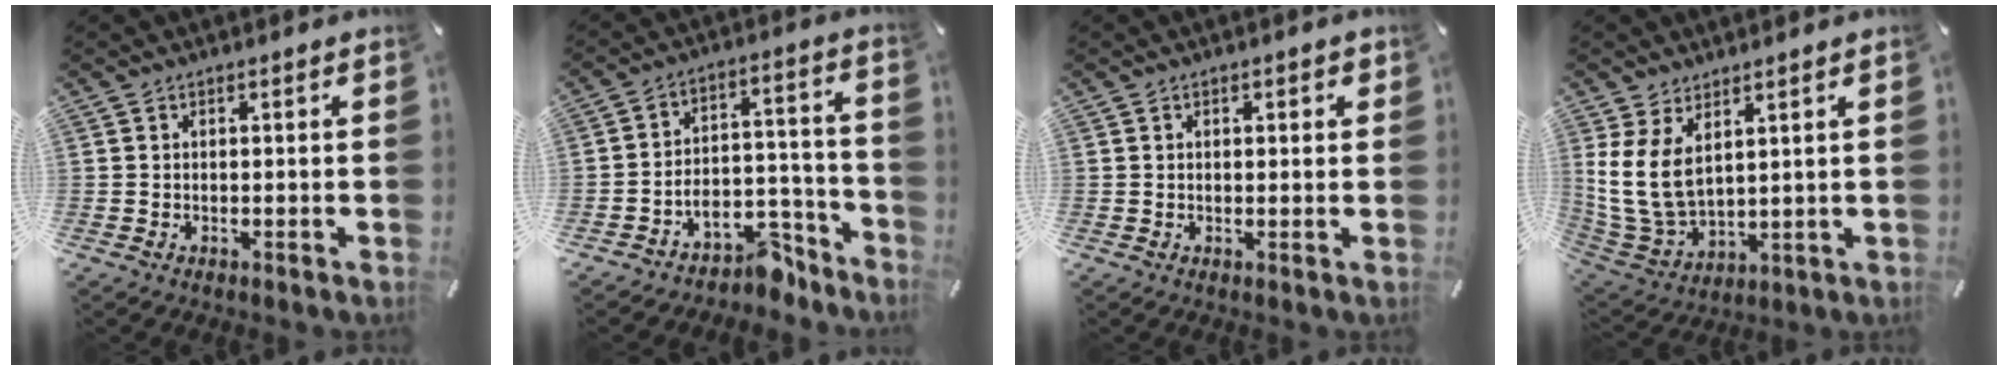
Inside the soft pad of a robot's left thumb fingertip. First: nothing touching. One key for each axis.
{"total": 9.7, "fx": -6.5, "fy": 6.2, "fz": 3.6, "tx": -0.024, "ty": 0.032, "tz": -0.109}
{"total": 1.0, "fx": 0.3, "fy": 0.7, "fz": 0.7, "tx": -0.005, "ty": 0.002, "tz": 0.002}
{"total": 10.4, "fx": 4.3, "fy": 6.4, "fz": 7.0, "tx": -0.179, "ty": -0.023, "tz": 0.081}